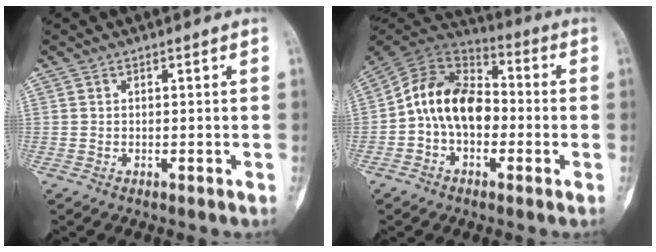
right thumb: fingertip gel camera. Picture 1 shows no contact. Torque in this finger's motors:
{"motor_torque": [-0.81, 1.24, 1.33, -0.27, 0.03]}